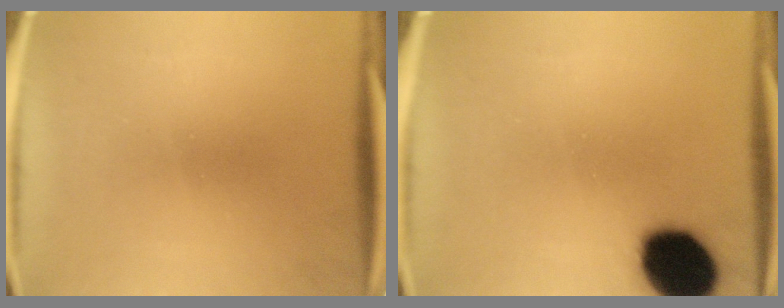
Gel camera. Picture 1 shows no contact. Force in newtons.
{"total": 16.3}